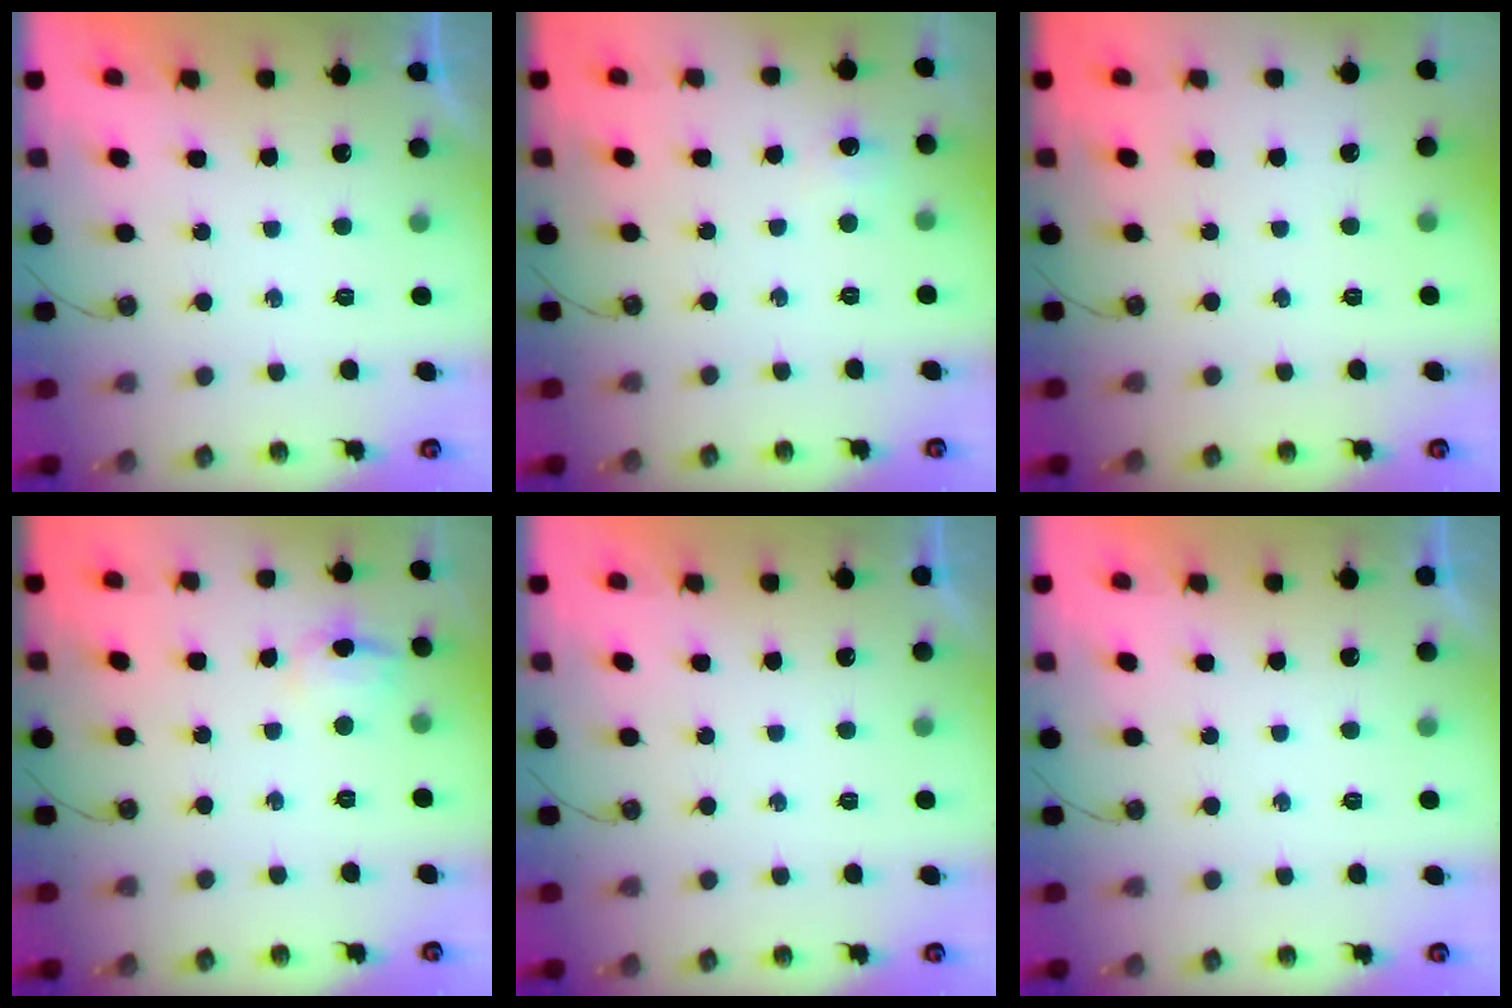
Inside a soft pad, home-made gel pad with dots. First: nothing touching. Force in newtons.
{"total": 4.4, "press": 4.4, "slide": 0.6}
{"total": 0.0}
{"total": 6.7, "press": 6.4, "slide": 2.0}
{"total": 0.0}
{"total": 0.0}